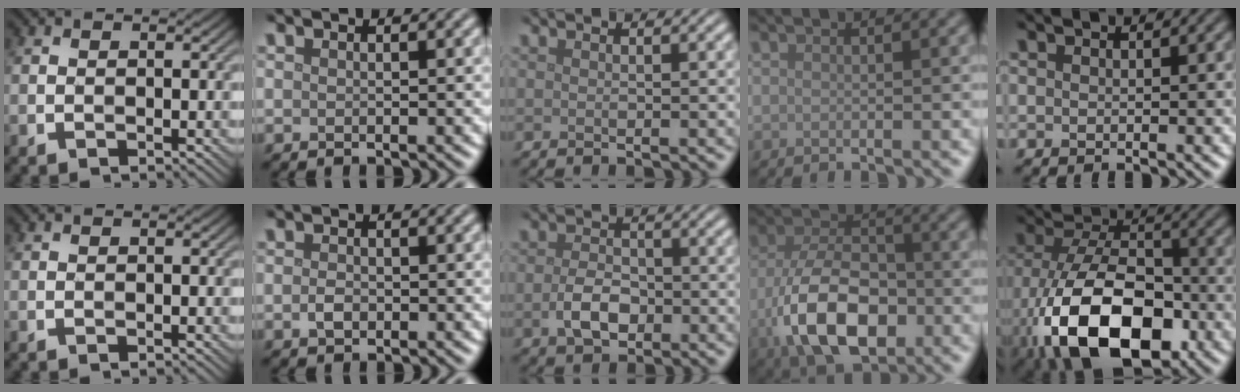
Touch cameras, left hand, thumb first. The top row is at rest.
{"index": {"total": 1.2, "force": [-0.4, 0.8, 0.9], "torque": [-0.019, -0.001, -0.009]}, "middle": {"total": 3.3, "force": [-0.9, 2.1, 2.4], "torque": [-0.049, -0.002, -0.018]}, "ring": {"total": 10.3, "force": [-3.6, 5.8, 7.7], "torque": [-0.160, -0.008, -0.073]}, "little": {"total": 14.0, "force": [-6.2, 7.4, 10.1], "torque": [-0.196, -0.030, -0.111]}}